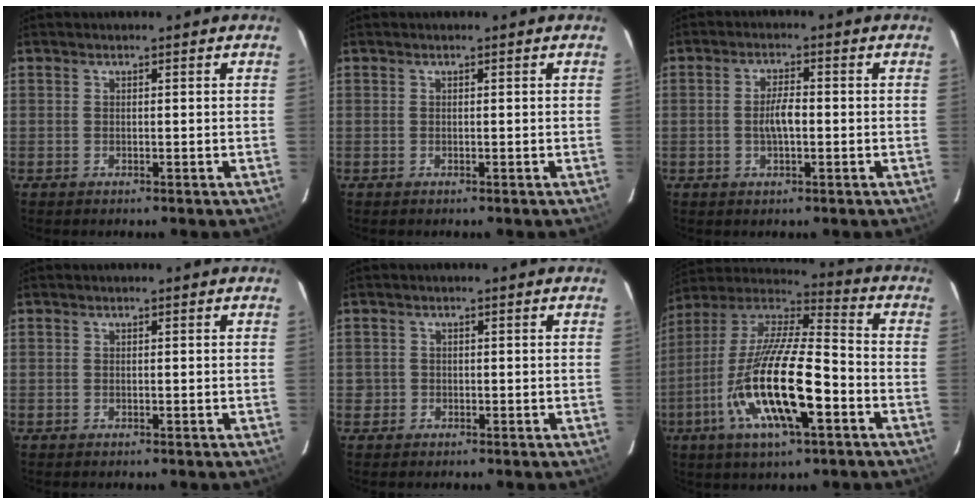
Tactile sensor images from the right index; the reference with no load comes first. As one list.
[{"total": 0.0}, {"total": 4.1, "force": [-0.6, 1.3, 3.8], "torque": [-0.071, 0.004, -0.009]}, {"total": 0.0}, {"total": 1.4, "force": [-0.6, 1.3, 0.0], "torque": [-0.003, 0.002, -0.008]}, {"total": 21.7, "force": [-7.8, 5.5, 19.4], "torque": [-0.374, -0.032, -0.150]}]